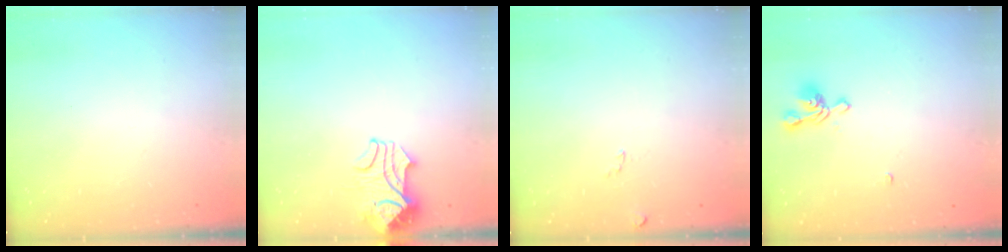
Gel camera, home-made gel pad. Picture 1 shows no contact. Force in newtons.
{"total": 2.2, "press": 2.1, "slide": 0.5}
{"total": 2.6, "press": 2.5, "slide": 0.5}
{"total": 1.5, "press": 1.1, "slide": 1.0}